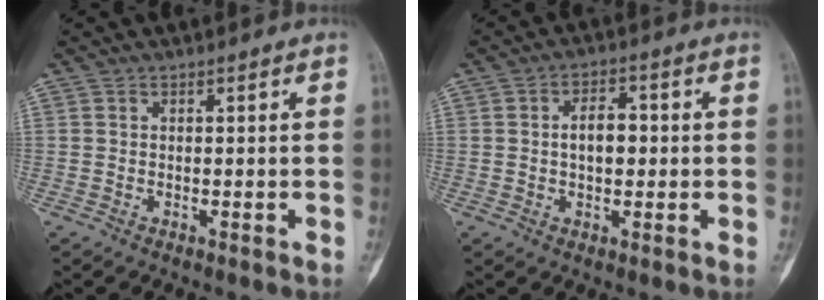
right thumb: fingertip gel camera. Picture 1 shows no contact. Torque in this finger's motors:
{"motor_torque": [0.72, 0.45, 0.06, -0.05, 0.24]}